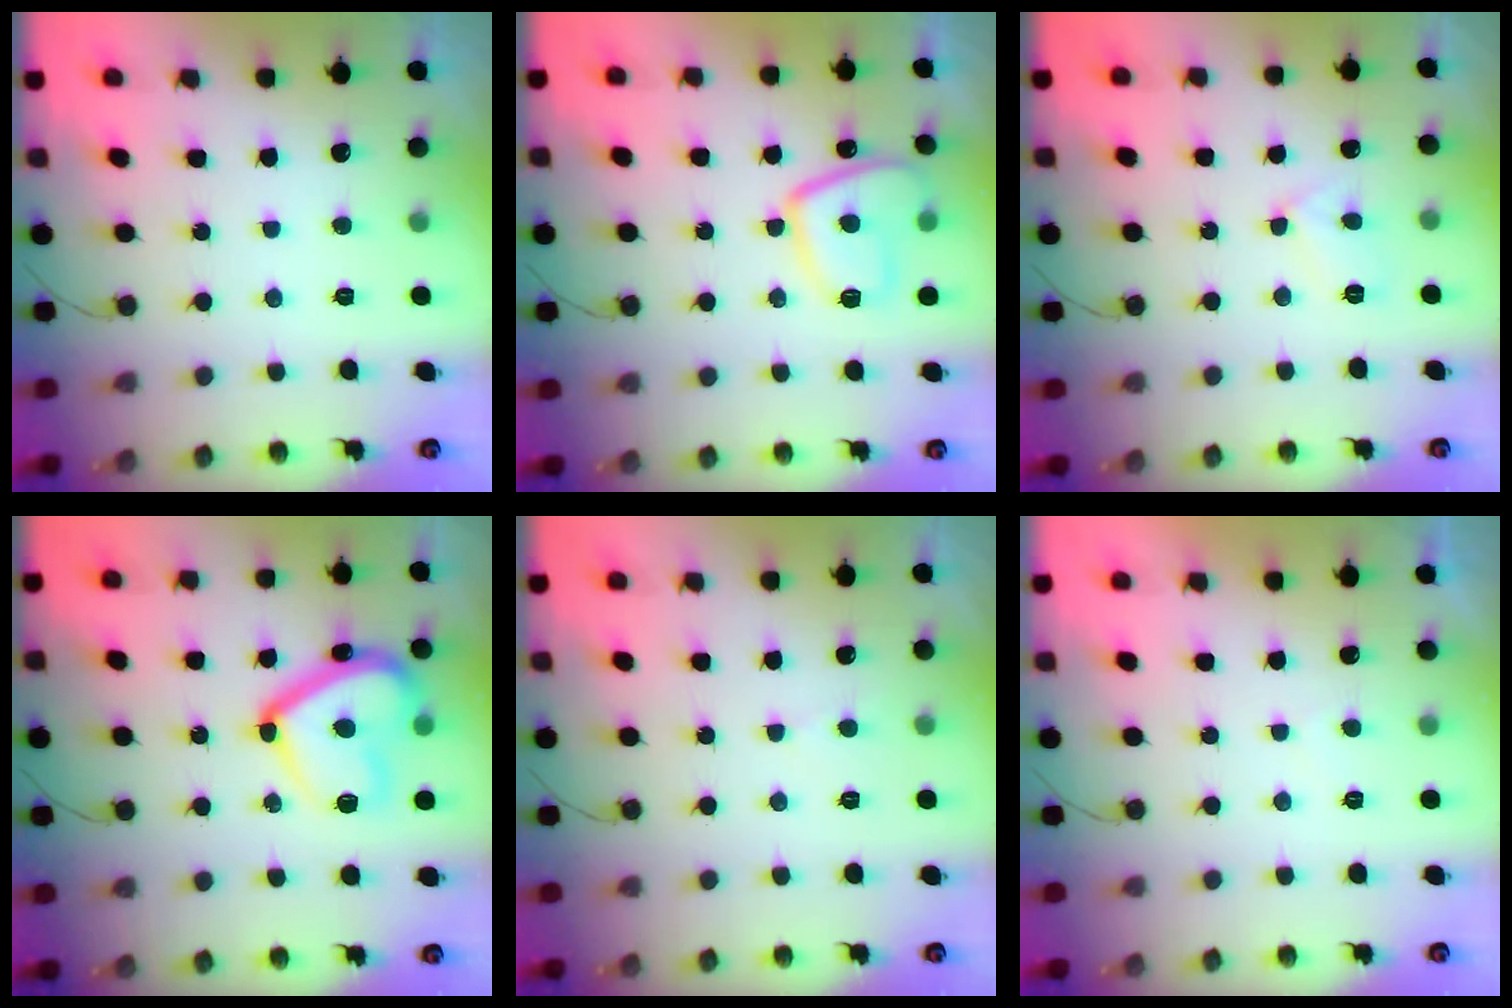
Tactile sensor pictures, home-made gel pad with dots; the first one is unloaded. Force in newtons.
{"total": 11.3, "press": 11.2, "slide": 1.0}
{"total": 5.1, "press": 5.0, "slide": 0.5}
{"total": 17.4, "press": 17.3, "slide": 1.3}
{"total": 2.4, "press": 2.4, "slide": 0.4}
{"total": 1.0, "press": 0.8, "slide": 0.7}